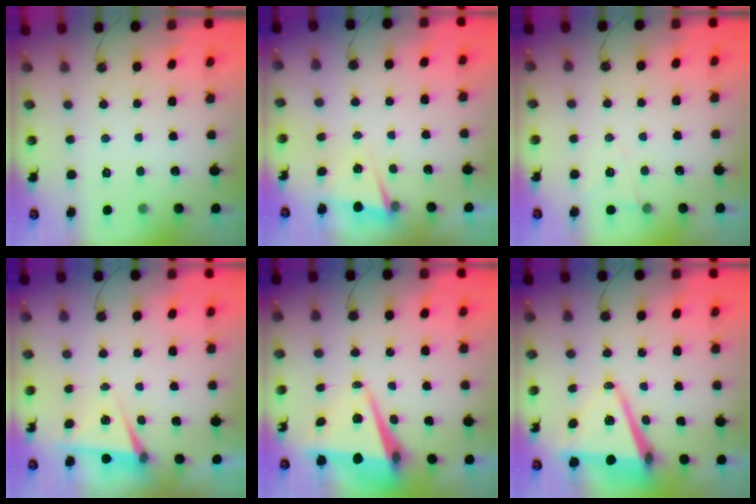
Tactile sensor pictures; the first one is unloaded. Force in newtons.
{"total": 2.3, "press": 2.0, "slide": 1.1}
{"total": 5.9, "press": 3.7, "slide": 4.5}
{"total": 5.8, "press": 4.0, "slide": 4.2}
{"total": 8.9, "press": 8.3, "slide": 3.3}
{"total": 11.2, "press": 10.4, "slide": 4.0}